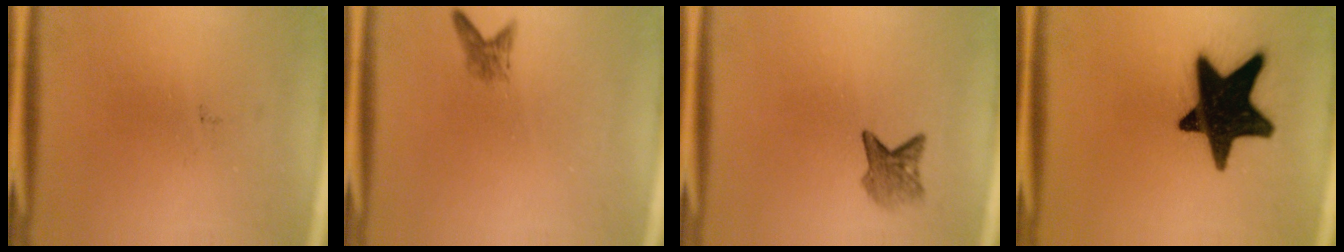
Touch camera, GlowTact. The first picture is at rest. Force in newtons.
{"total": 1.6}
{"total": 2.9}
{"total": 19.7}